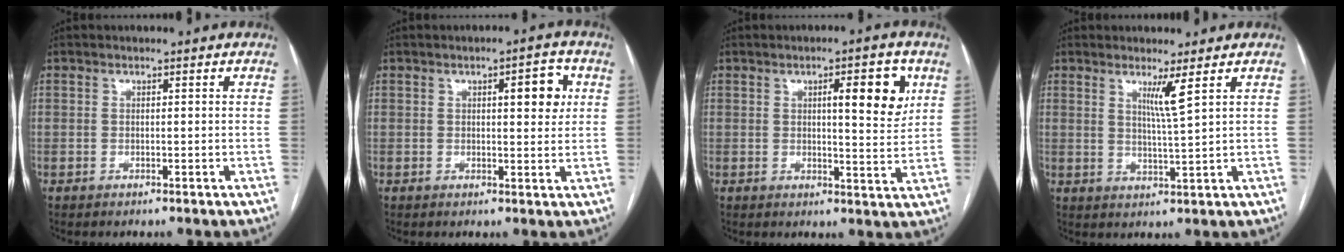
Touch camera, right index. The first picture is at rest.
{"total": 4.9, "force": [1.6, 1.5, 4.4], "torque": [-0.056, 0.005, 0.019]}
{"total": 7.5, "force": [2.8, 1.5, 6.8], "torque": [-0.091, -0.001, 0.035]}
{"total": 3.7, "force": [2.0, -1.2, 2.9], "torque": [-0.054, -0.017, 0.040]}